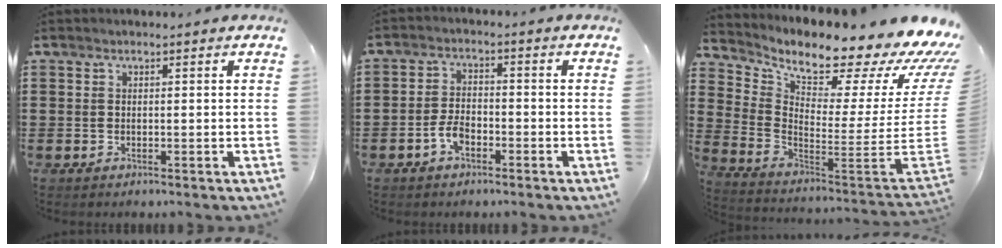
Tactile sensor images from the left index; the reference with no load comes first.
{"total": 3.6, "force": [-1.8, 1.7, 2.6], "torque": [-0.061, -0.001, -0.037]}
{"total": 10.7, "force": [8.6, 1.6, 6.3], "torque": [-0.122, -0.089, 0.131]}